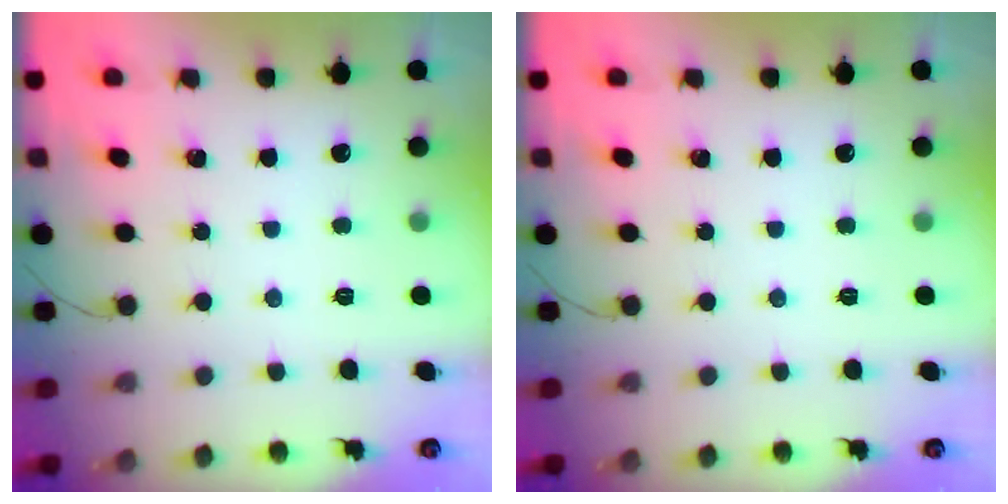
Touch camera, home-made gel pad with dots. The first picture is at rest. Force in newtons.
{"total": 0.0}